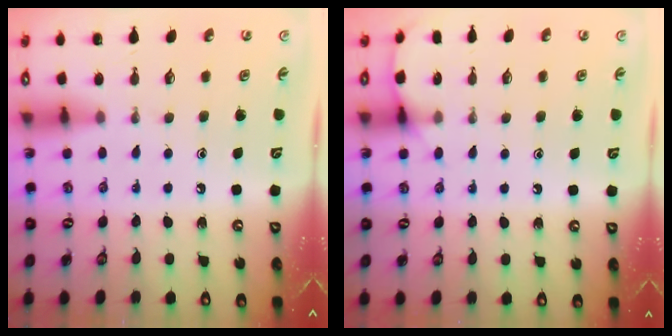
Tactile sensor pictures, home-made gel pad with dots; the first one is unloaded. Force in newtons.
{"total": 6.2, "press": 6.1, "slide": 0.8}